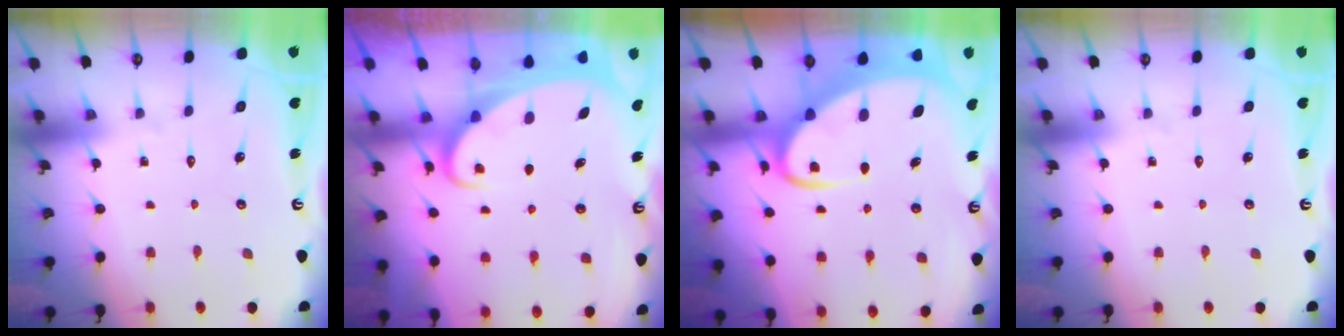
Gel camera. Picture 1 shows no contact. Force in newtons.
{"total": 2.6, "press": 2.6, "slide": 0.5}
{"total": 8.0, "press": 7.9, "slide": 1.0}
{"total": 0.0}